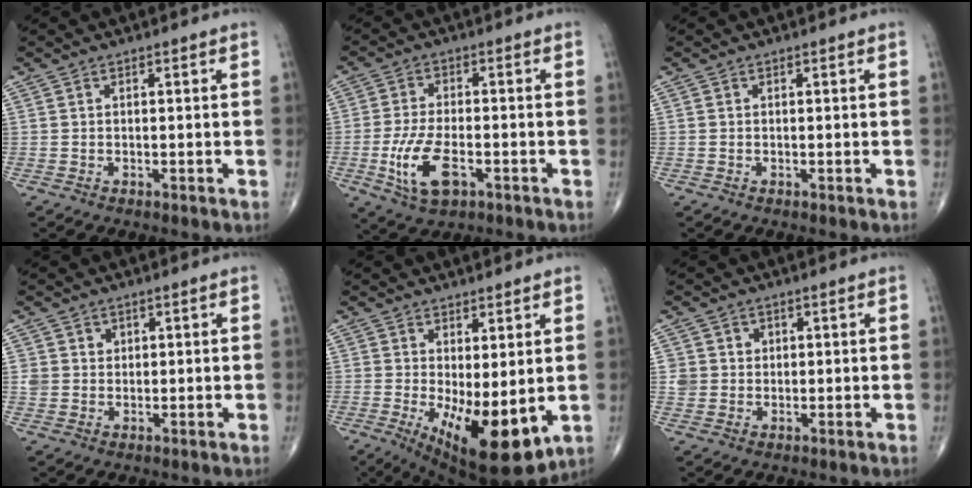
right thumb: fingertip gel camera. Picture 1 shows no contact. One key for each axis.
{"total": 9.7, "fx": -3.3, "fy": 4.6, "fz": 7.8, "tx": -0.158, "ty": 0.005, "tz": -0.056}
{"total": 0.0}
{"total": 2.9, "fx": 1.0, "fy": 2.6, "fz": 0.6, "tx": 0.007, "ty": -0.005, "tz": 0.017}
{"total": 13.9, "fx": -2.3, "fy": 5.2, "fz": 12.7, "tx": -0.190, "ty": -0.030, "tz": -0.016}
{"total": 3.3, "fx": 0.9, "fy": 3.2, "fz": 0.4, "tx": 0.015, "ty": -0.001, "tz": 0.014}